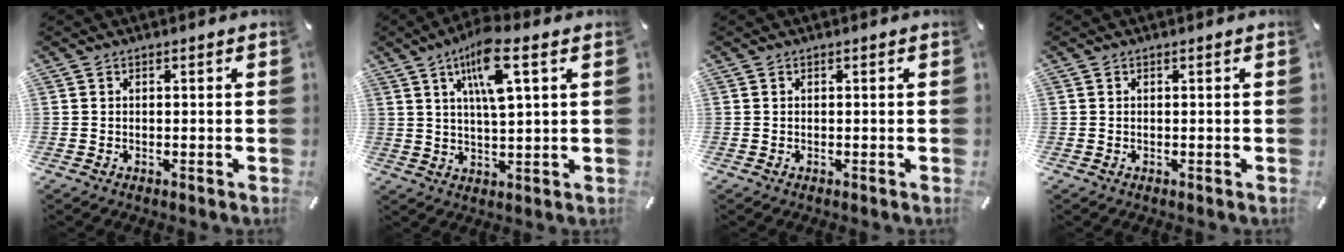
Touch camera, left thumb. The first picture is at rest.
{"total": 10.5, "force": [4.9, 2.4, 9.0], "torque": [-0.166, -0.002, 0.080]}
{"total": 0.0}
{"total": 0.0}